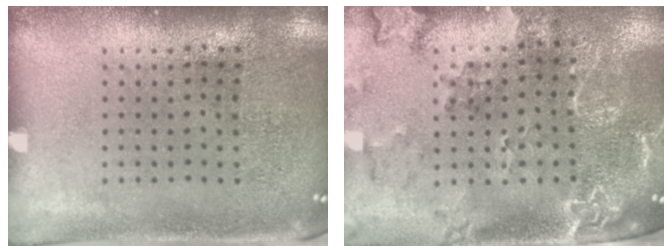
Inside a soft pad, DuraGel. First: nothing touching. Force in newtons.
{"total": 2.2, "press": 1.9, "slide": 1.1}